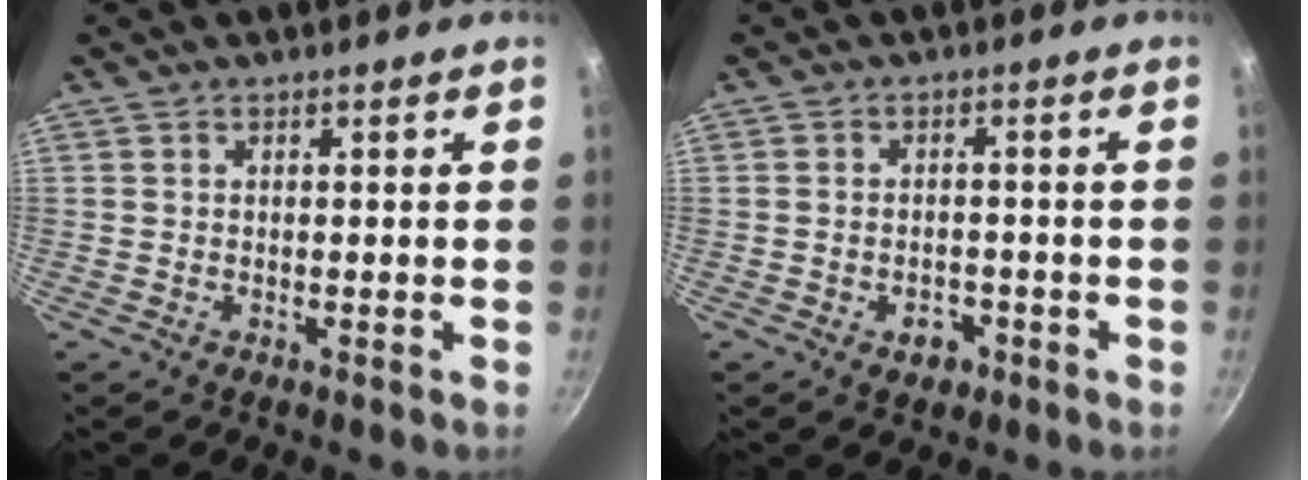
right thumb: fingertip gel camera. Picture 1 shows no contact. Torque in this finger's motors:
{"motor_torque": [-0.25, 0.17, -0.02, 0.40, -0.01]}